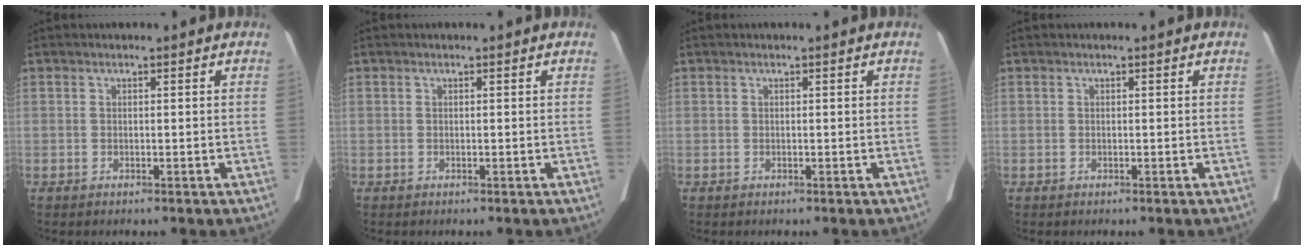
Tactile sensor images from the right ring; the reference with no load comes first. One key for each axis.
{"total": 0.0}
{"total": 0.0}
{"total": 0.0}